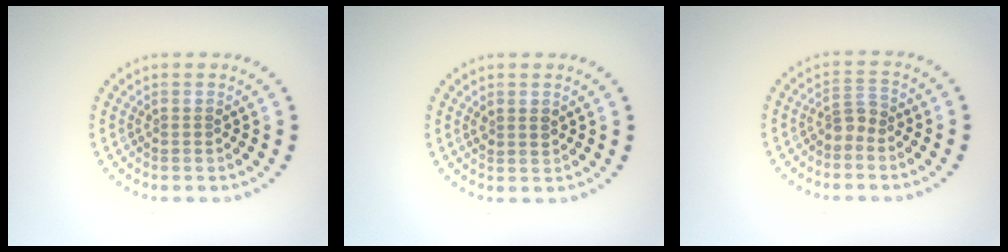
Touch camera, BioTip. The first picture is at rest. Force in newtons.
{"total": 1.1, "press": 1.0, "slide": 0.4}
{"total": 1.7, "press": 1.2, "slide": 1.1}